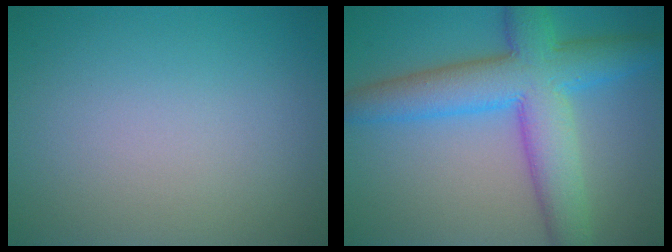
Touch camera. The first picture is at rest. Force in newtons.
{"total": 9.0, "press": 9.0, "slide": 0.1}